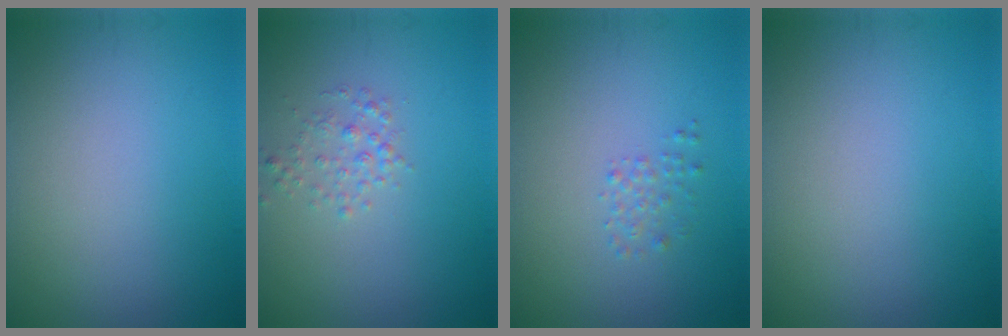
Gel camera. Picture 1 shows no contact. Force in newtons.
{"total": 1.5, "press": 1.5, "slide": 0.0}
{"total": 1.0, "press": 1.0, "slide": 0.0}
{"total": 0.0}